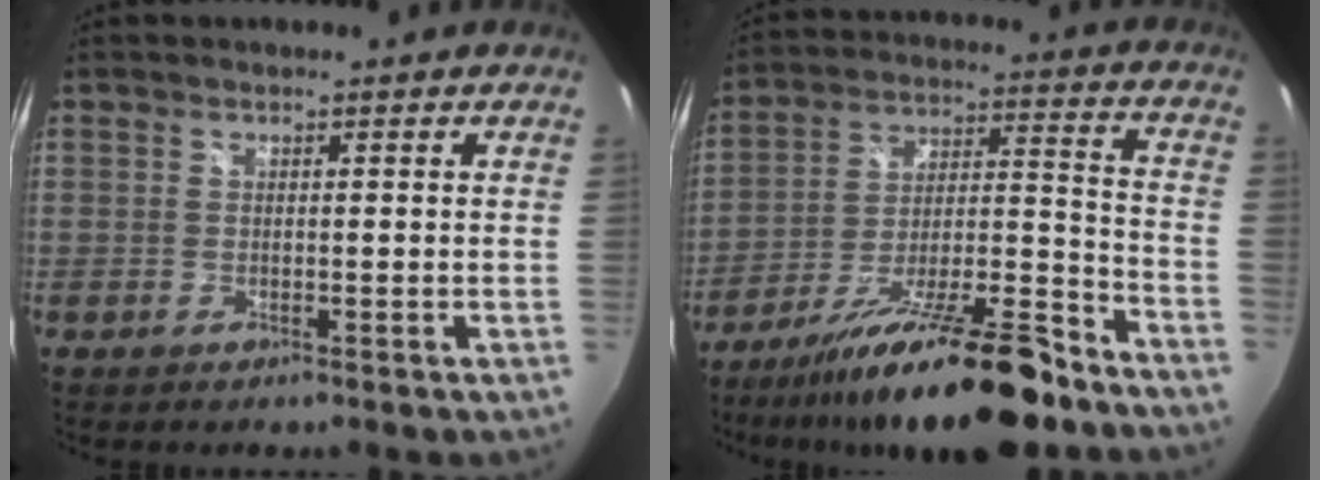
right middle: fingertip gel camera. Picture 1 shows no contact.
{"total": 21.2, "force": [-16.2, 3.2, 13.2], "torque": [-0.225, -0.019, -0.258]}